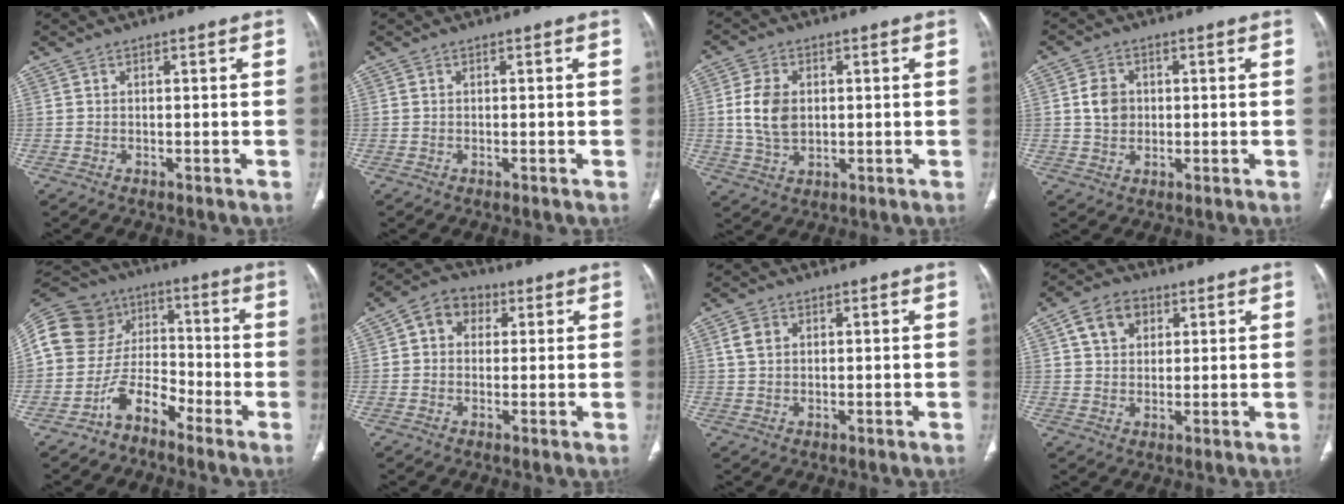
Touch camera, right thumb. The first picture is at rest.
{"total": 0.0}
{"total": 7.9, "force": [0.7, 5.6, 5.6], "torque": [-0.101, 0.000, 0.017]}
{"total": 5.1, "force": [0.5, 4.2, 2.8], "torque": [-0.036, 0.002, 0.006]}
{"total": 15.0, "force": [-6.9, 11.6, 6.6], "torque": [-0.107, 0.091, -0.132]}
{"total": 7.1, "force": [1.9, 5.8, 3.6], "torque": [-0.032, 0.013, 0.022]}
{"total": 3.4, "force": [1.1, 2.6, 1.9], "torque": [-0.028, 0.005, 0.024]}
{"total": 7.7, "force": [3.0, 5.8, 4.1], "torque": [-0.042, -0.001, 0.048]}